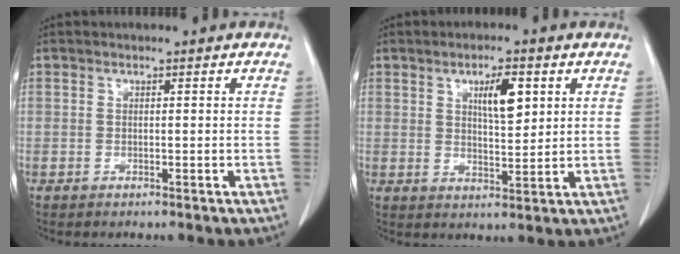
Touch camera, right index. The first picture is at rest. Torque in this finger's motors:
{"motor_torque": [0.71, 0.31, 0.44, 0.10]}